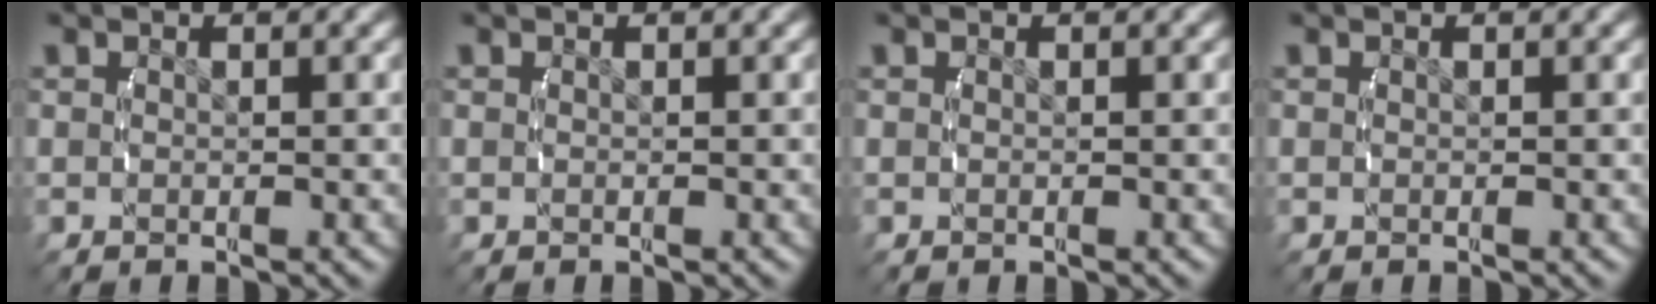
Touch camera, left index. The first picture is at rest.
{"total": 0.0}
{"total": 0.0}
{"total": 0.0}